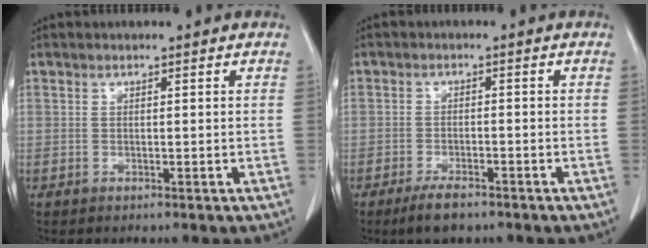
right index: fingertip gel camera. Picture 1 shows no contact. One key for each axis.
{"total": 4.2, "fx": -3.1, "fy": 1.5, "fz": 2.4, "tx": -0.046, "ty": -0.003, "tz": -0.050}